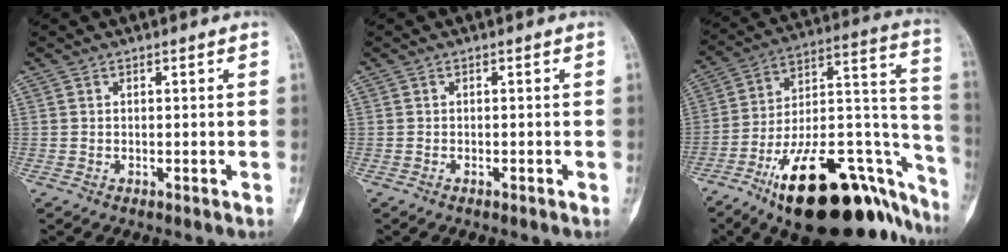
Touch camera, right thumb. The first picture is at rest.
{"total": 0.5, "force": [-0.4, 0.3, 0.1], "torque": [-0.002, 0.004, -0.007]}
{"total": 34.5, "force": [-18.9, 13.8, 25.4], "torque": [-0.273, 0.101, -0.288]}